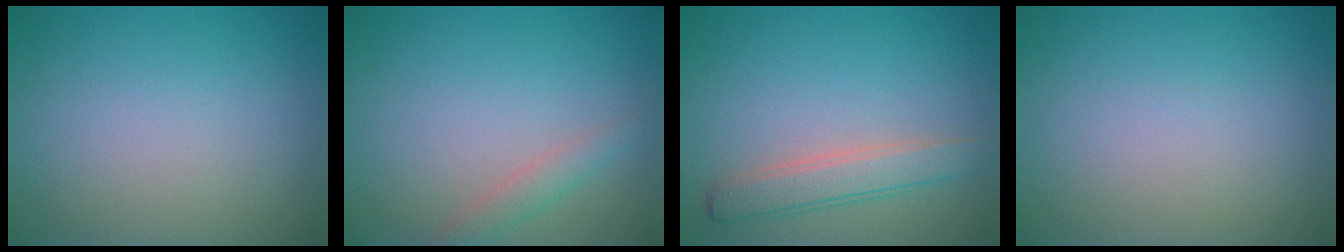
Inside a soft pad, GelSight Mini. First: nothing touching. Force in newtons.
{"total": 1.6, "press": 1.6, "slide": 0.2}
{"total": 2.9, "press": 2.9, "slide": 0.2}
{"total": 0.0}